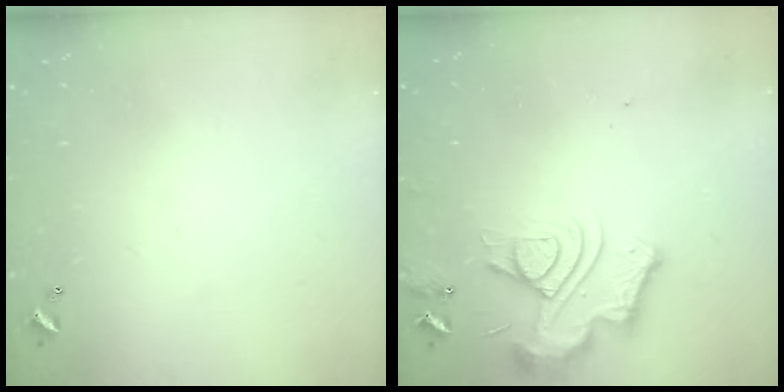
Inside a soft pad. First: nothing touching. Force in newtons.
{"total": 13.0, "press": 12.9, "slide": 1.3}